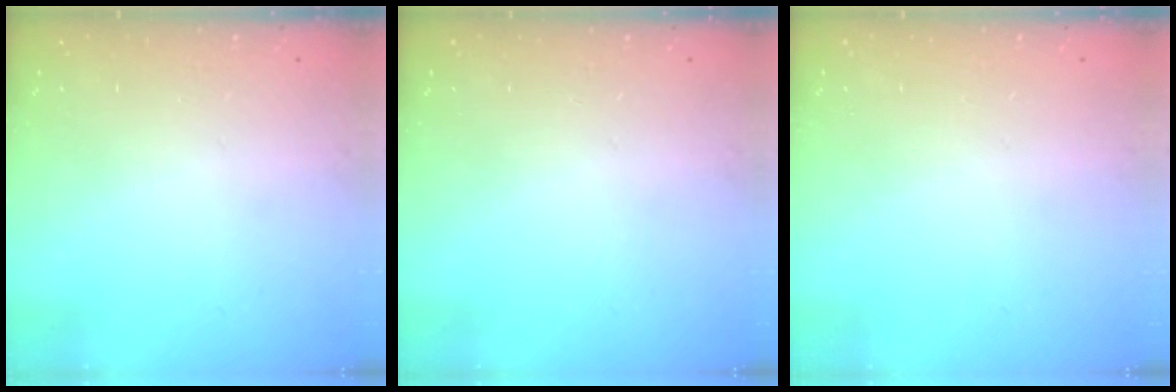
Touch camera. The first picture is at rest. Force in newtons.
{"total": 0.0}
{"total": 0.0}